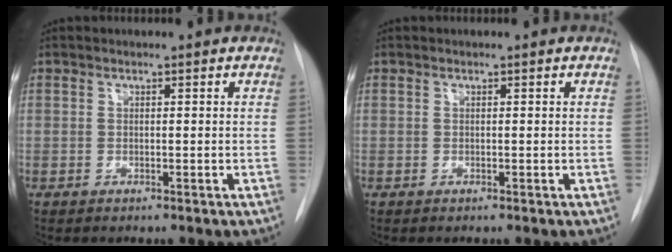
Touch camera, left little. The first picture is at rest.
{"total": 0.0}